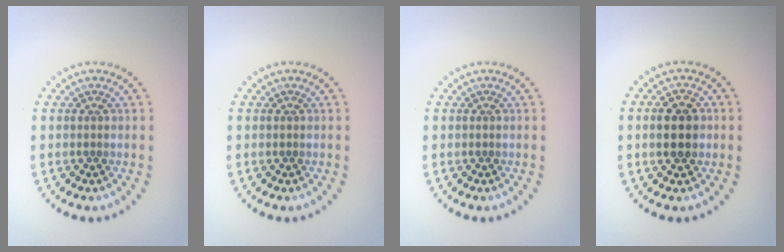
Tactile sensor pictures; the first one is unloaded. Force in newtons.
{"total": 0.0}
{"total": 0.0}
{"total": 3.6, "press": 3.6, "slide": 0.2}